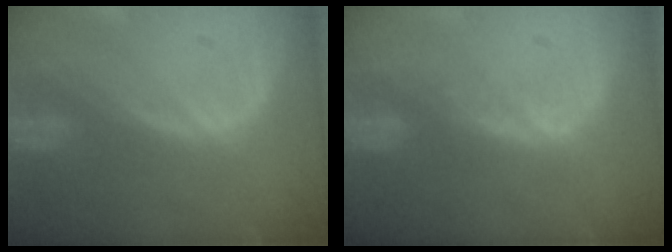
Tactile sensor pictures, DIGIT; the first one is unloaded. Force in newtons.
{"total": 2.5, "press": 1.9, "slide": 1.5}